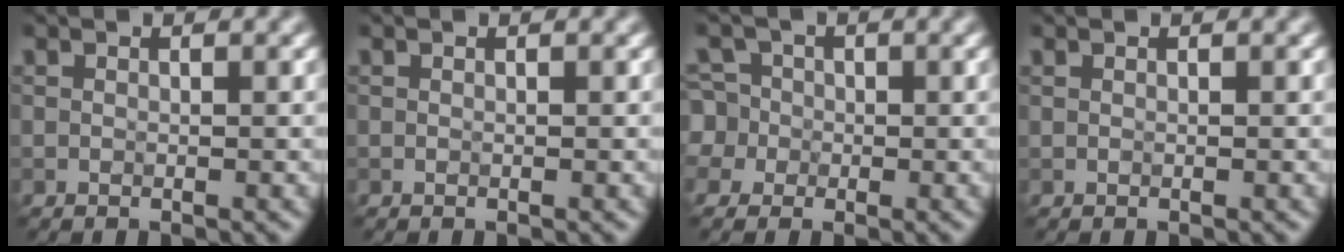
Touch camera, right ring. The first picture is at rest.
{"total": 0.0}
{"total": 5.0, "force": [-0.3, 4.8, 1.4], "torque": [-0.029, 0.029, -0.038]}
{"total": 0.0}